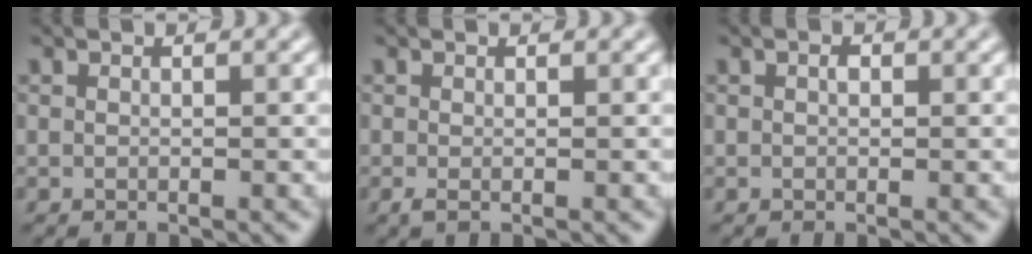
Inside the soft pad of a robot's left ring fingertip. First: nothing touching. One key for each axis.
{"total": 0.6, "fx": -0.3, "fy": 0.1, "fz": 0.5, "tx": -0.014, "ty": -0.004, "tz": -0.005}
{"total": 0.6, "fx": 0.1, "fy": 0.4, "fz": 0.4, "tx": -0.007, "ty": 0.001, "tz": 0.000}